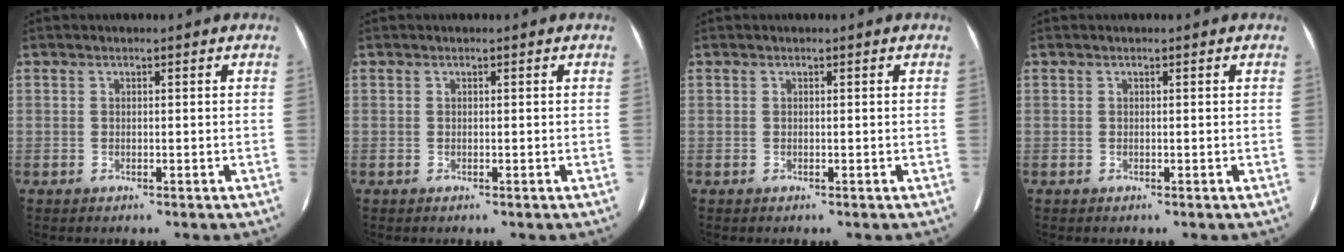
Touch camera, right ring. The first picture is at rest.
{"total": 0.0}
{"total": 0.0}
{"total": 0.0}